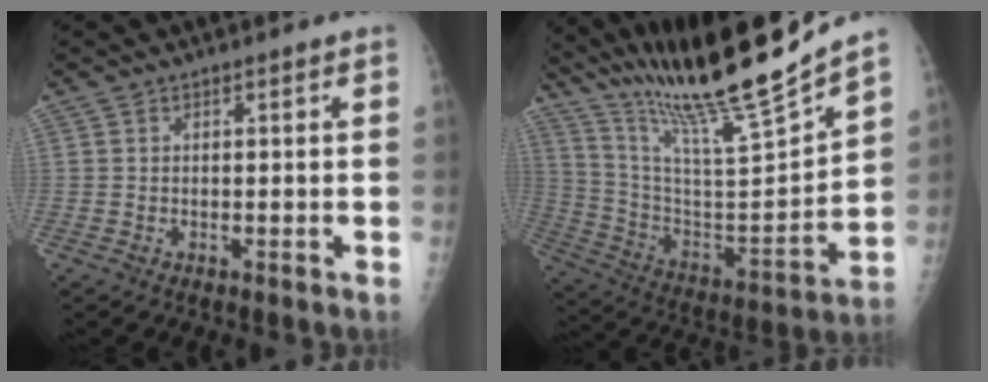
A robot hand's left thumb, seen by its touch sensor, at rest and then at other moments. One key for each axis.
{"total": 23.5, "fx": 19.8, "fy": 0.8, "fz": 12.6, "tx": -0.200, "ty": -0.107, "tz": 0.346}